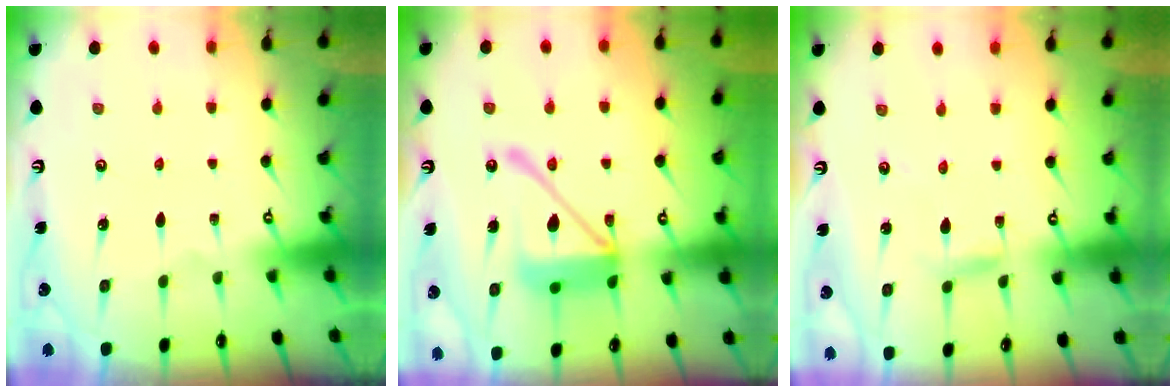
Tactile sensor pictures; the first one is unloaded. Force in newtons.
{"total": 15.7, "press": 15.6, "slide": 2.0}
{"total": 2.7, "press": 2.7, "slide": 0.2}